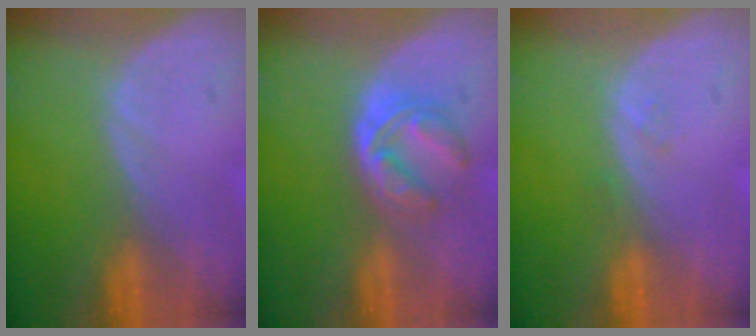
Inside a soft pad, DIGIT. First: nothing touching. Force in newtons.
{"total": 6.1, "press": 5.2, "slide": 3.2}
{"total": 0.7, "press": 0.7, "slide": 0.1}